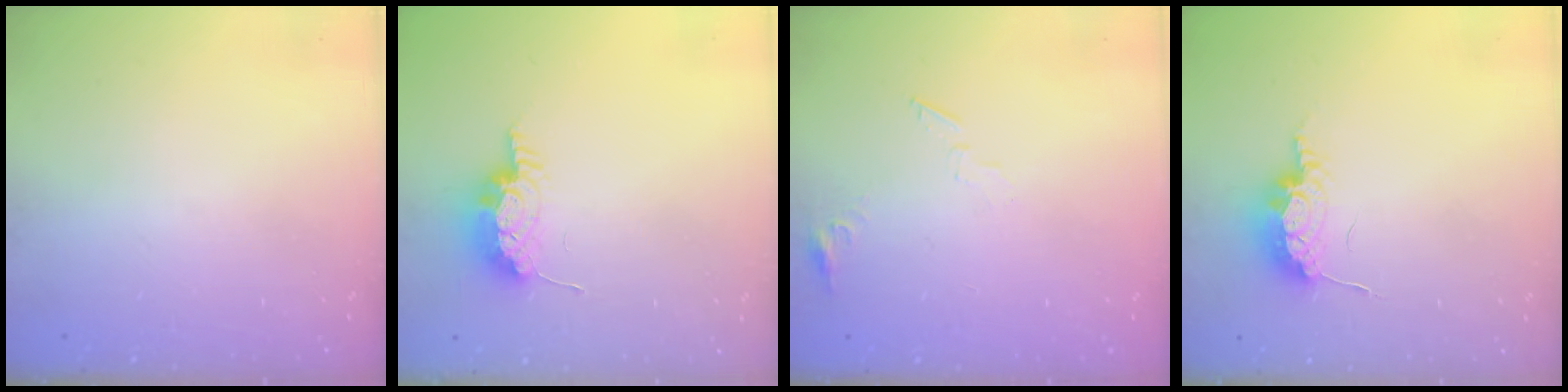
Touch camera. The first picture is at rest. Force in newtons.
{"total": 15.8, "press": 10.9, "slide": 11.4}
{"total": 5.5, "press": 5.4, "slide": 0.5}
{"total": 7.4, "press": 7.3, "slide": 0.8}